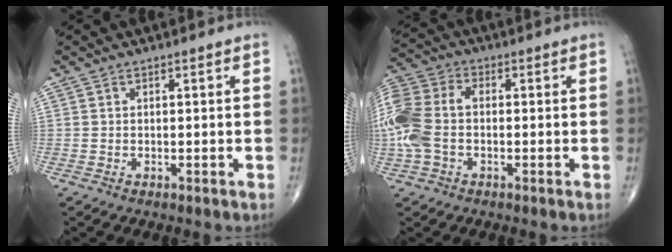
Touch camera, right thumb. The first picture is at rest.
{"total": 13.0, "force": [-1.1, 8.5, 9.9], "torque": [-0.249, 0.028, -0.025]}